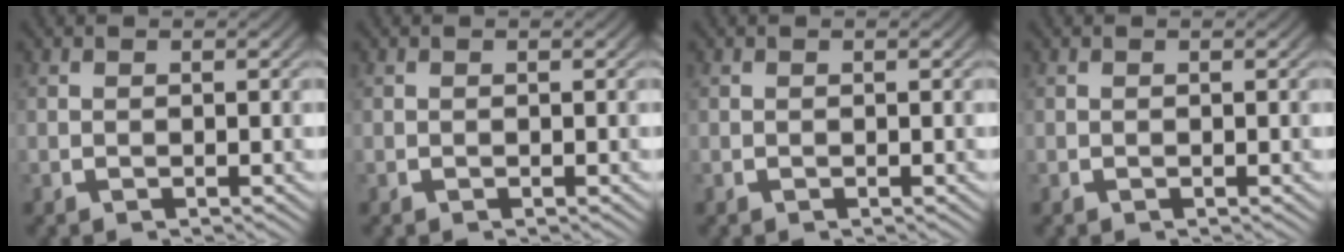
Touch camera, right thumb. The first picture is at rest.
{"total": 0.0}
{"total": 0.0}
{"total": 0.0}